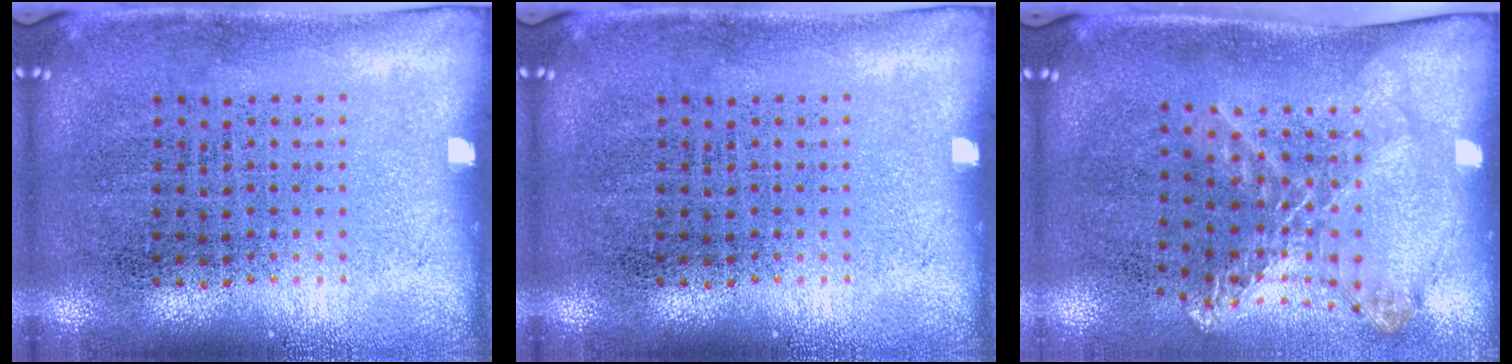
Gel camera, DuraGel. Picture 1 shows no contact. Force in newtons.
{"total": 0.0}
{"total": 1.5, "press": 1.3, "slide": 0.8}